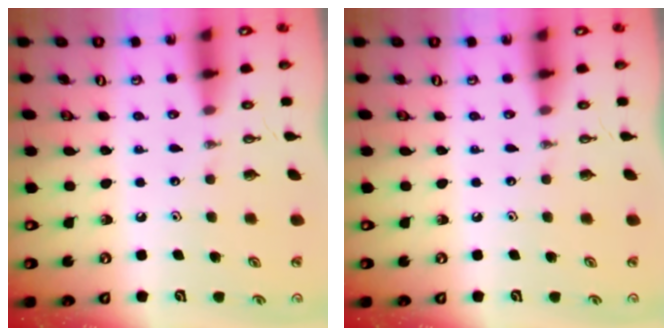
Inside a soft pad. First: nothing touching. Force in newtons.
{"total": 0.0}